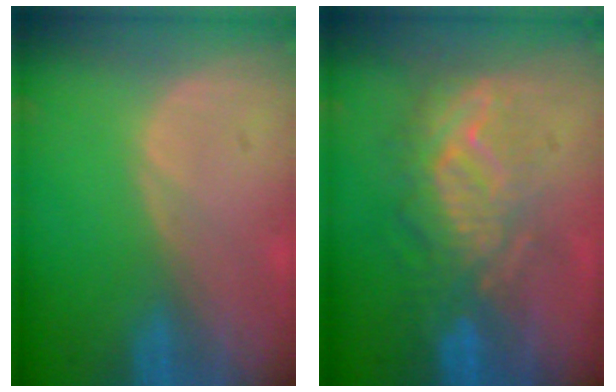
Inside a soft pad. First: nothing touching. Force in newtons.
{"total": 9.1, "press": 8.7, "slide": 2.7}